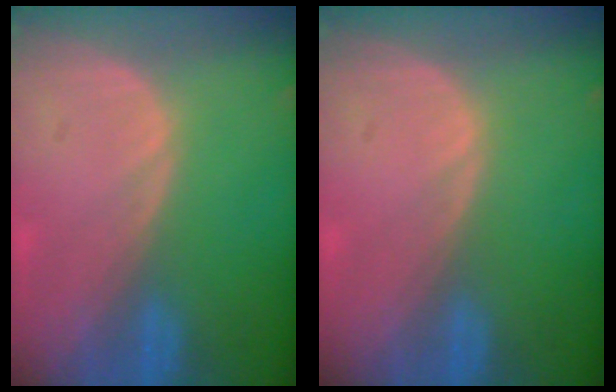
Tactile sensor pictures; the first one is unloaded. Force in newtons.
{"total": 0.0}